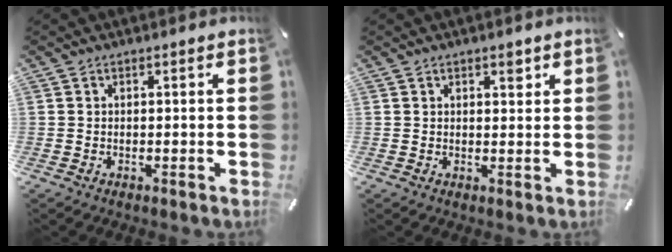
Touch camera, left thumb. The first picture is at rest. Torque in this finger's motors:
{"motor_torque": [0.04, -0.26, -0.03, 0.01, -0.01]}